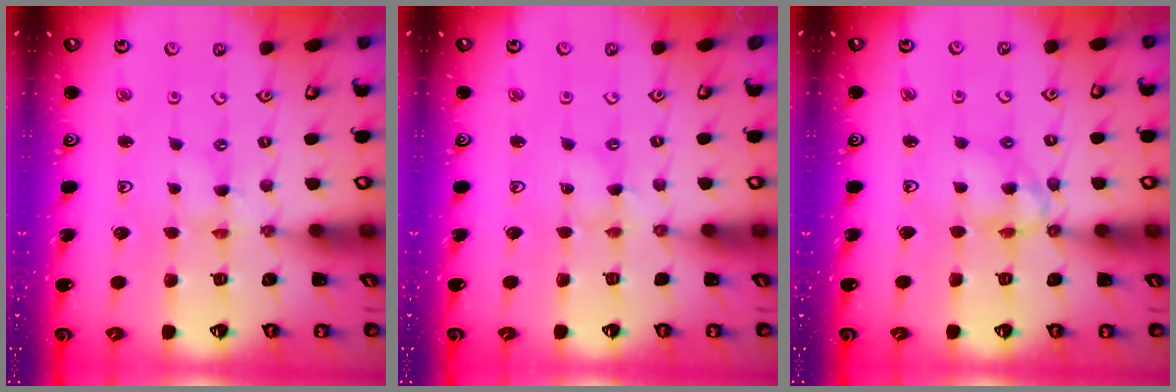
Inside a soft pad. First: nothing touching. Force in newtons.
{"total": 0.0}
{"total": 11.3, "press": 11.3, "slide": 1.3}